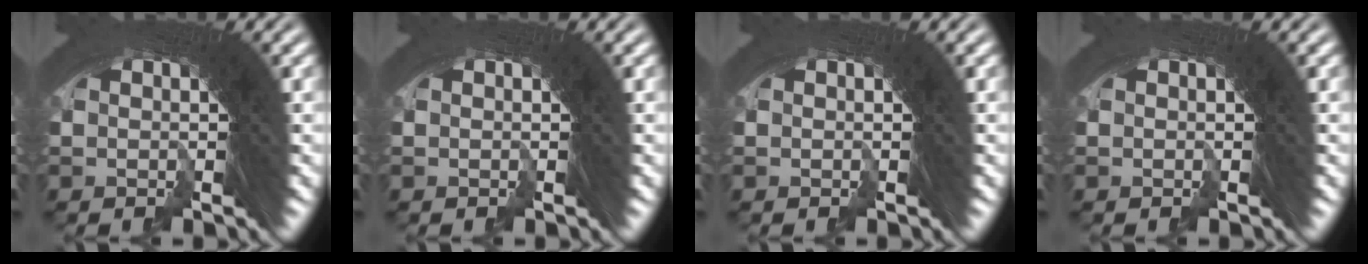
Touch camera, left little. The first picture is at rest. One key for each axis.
{"total": 0.0}
{"total": 0.0}
{"total": 0.0}